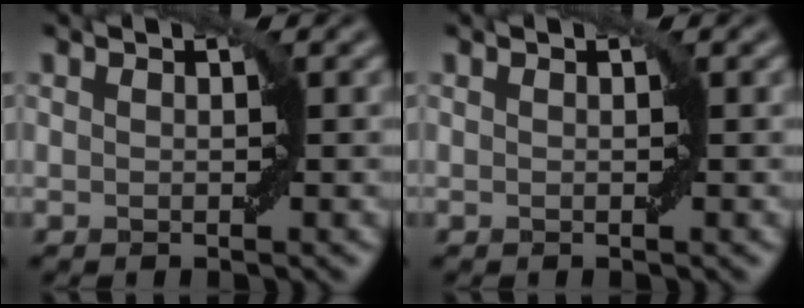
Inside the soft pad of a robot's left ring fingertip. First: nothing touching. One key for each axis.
{"total": 0.0}